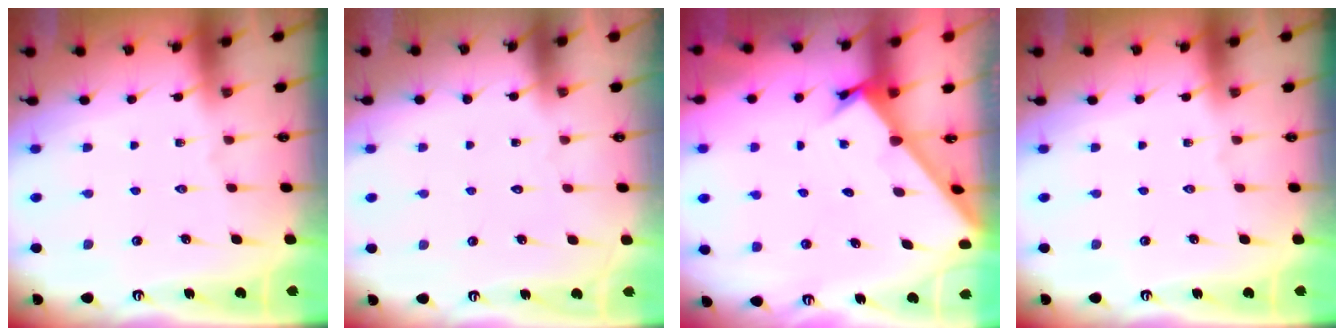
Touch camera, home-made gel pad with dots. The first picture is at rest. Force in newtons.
{"total": 1.5, "press": 1.5, "slide": 0.1}
{"total": 1.9, "press": 1.9, "slide": 0.2}
{"total": 0.0}